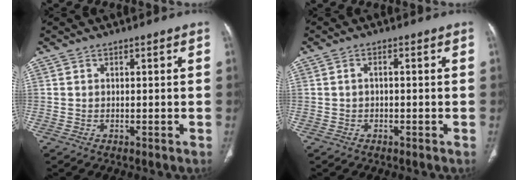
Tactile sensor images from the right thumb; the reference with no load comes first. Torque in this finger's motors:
{"motor_torque": [-0.45, 0.08, -0.34, 0.26, 0.06]}